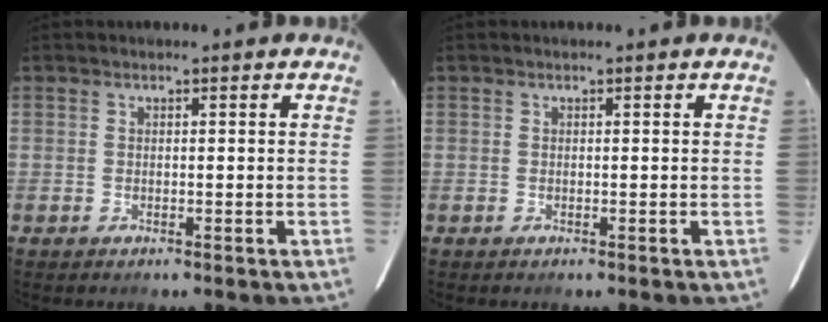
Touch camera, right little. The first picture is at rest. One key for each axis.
{"total": 0.0}